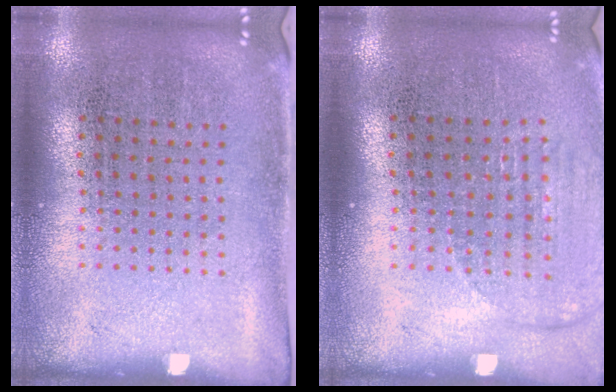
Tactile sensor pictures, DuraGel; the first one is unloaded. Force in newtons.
{"total": 1.4, "press": 1.3, "slide": 0.6}